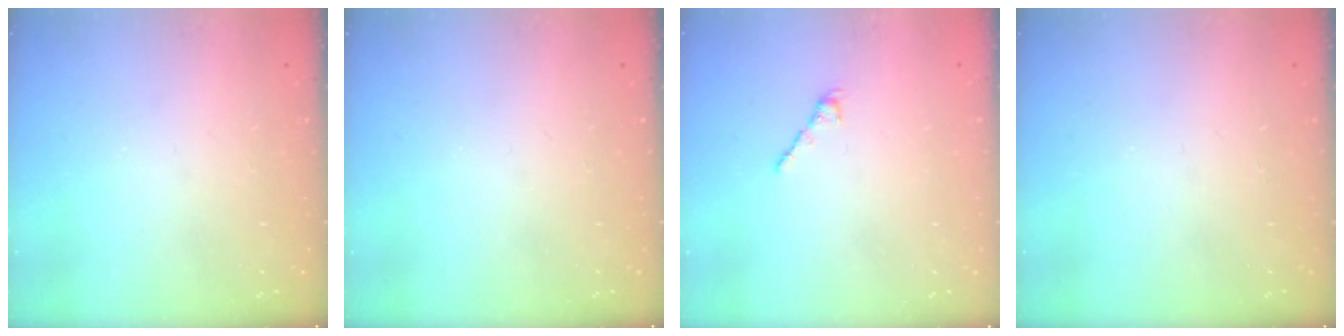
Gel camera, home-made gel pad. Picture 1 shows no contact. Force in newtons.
{"total": 0.0}
{"total": 2.2, "press": 2.2, "slide": 0.4}
{"total": 0.0}